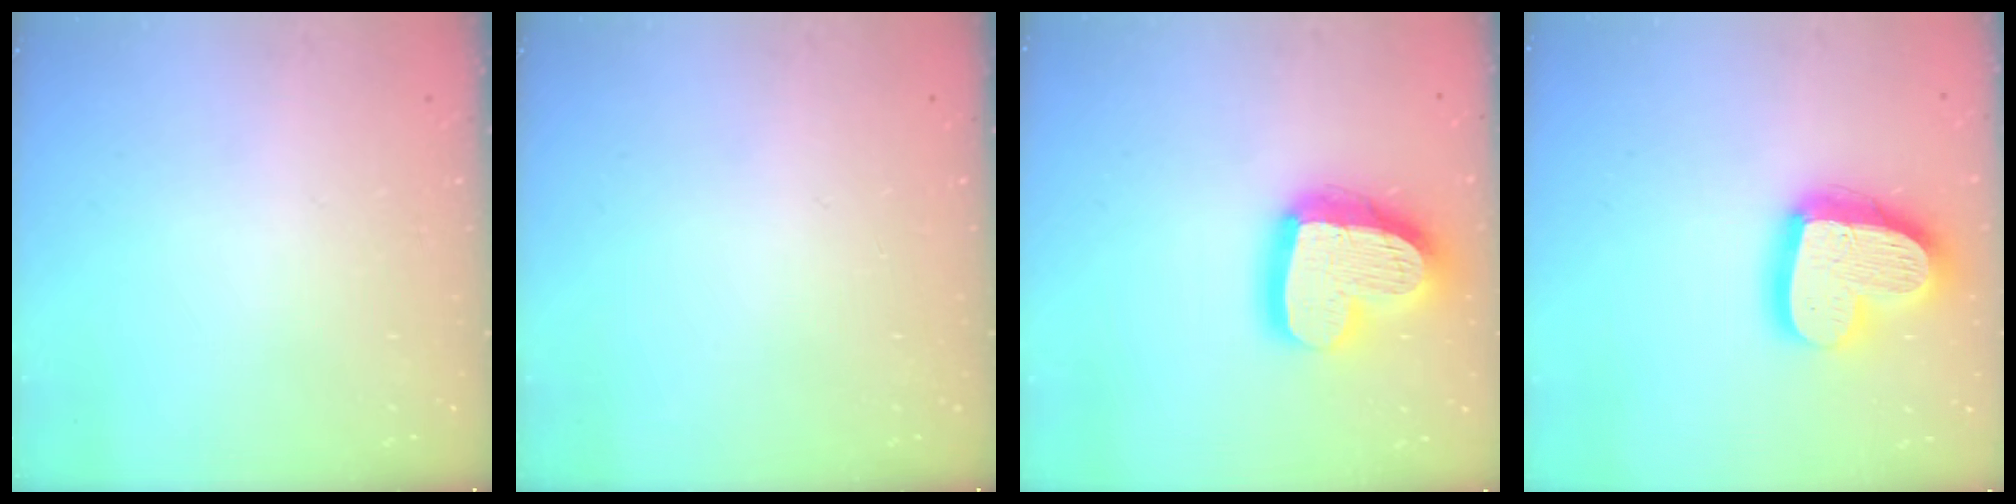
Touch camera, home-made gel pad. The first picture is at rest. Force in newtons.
{"total": 0.0}
{"total": 21.5, "press": 21.4, "slide": 2.1}
{"total": 20.8, "press": 20.7, "slide": 1.9}